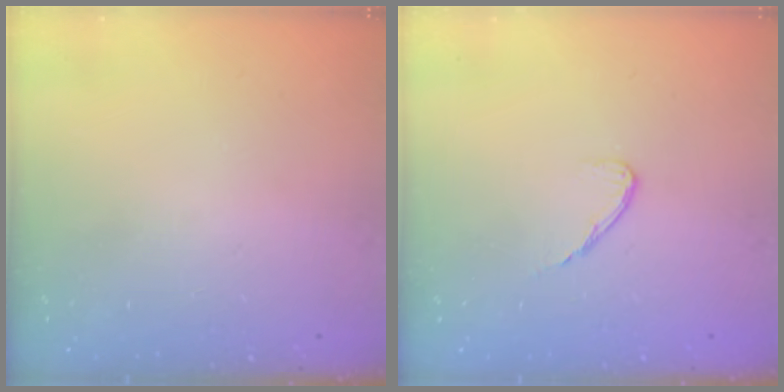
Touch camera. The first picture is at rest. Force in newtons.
{"total": 5.6, "press": 5.6, "slide": 0.4}